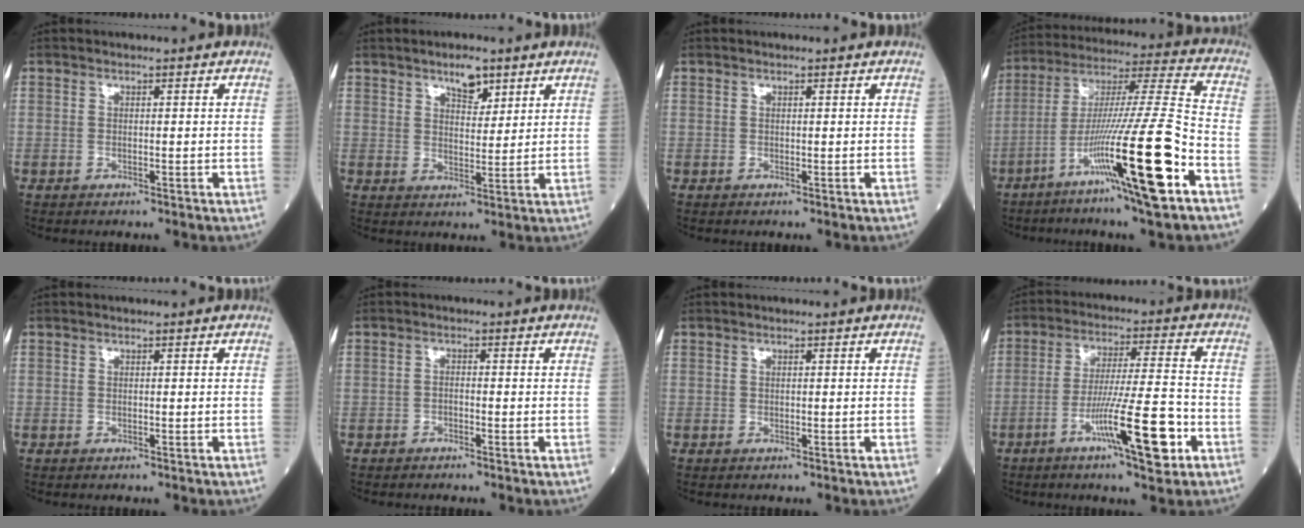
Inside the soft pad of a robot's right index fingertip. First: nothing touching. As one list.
[{"total": 4.5, "force": [3.1, 1.8, 2.7], "torque": [-0.041, 0.003, 0.050]}, {"total": 0.0}, {"total": 20.0, "force": [-8.8, -0.5, 18.0], "torque": [-0.320, -0.022, -0.153]}, {"total": 0.0}, {"total": 0.9, "force": [-0.8, 0.1, 0.4], "torque": [-0.010, 0.000, -0.016]}, {"total": 0.0}, {"total": 12.0, "force": [-5.3, 0.6, 10.7], "torque": [-0.182, -0.008, -0.089]}]